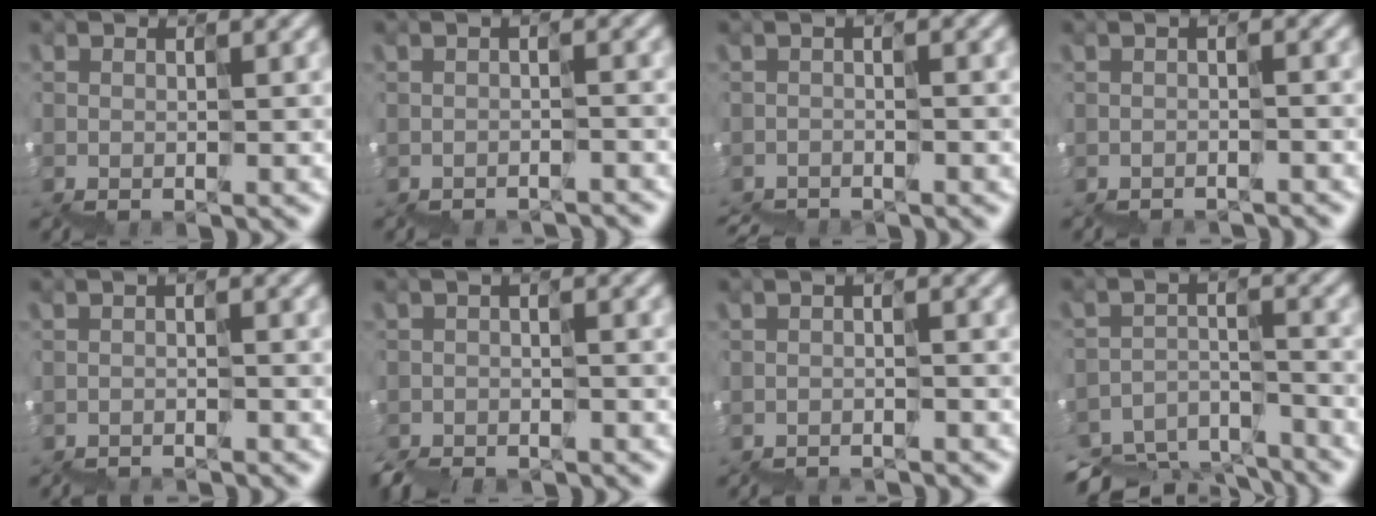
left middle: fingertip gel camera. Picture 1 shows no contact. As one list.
[{"total": 3.3, "force": [-3.2, 0.5, 0.5], "torque": [0.004, 0.013, -0.034]}, {"total": 2.5, "force": [-2.4, 0.0, 0.3], "torque": [0.000, 0.003, -0.033]}, {"total": 2.5, "force": [-2.5, 0.2, 0.3], "torque": [0.007, 0.005, -0.026]}, {"total": 1.7, "force": [-1.6, -0.1, -0.1], "torque": [0.009, -0.002, -0.021]}, {"total": 3.4, "force": [-3.4, 0.4, 0.4], "torque": [-0.008, 0.001, -0.045]}, {"total": 2.1, "force": [-2.1, 0.0, 0.0], "torque": [0.010, 0.002, -0.024]}, {"total": 6.9, "force": [-6.7, 1.5, 0.6], "torque": [-0.025, 0.000, -0.101]}]